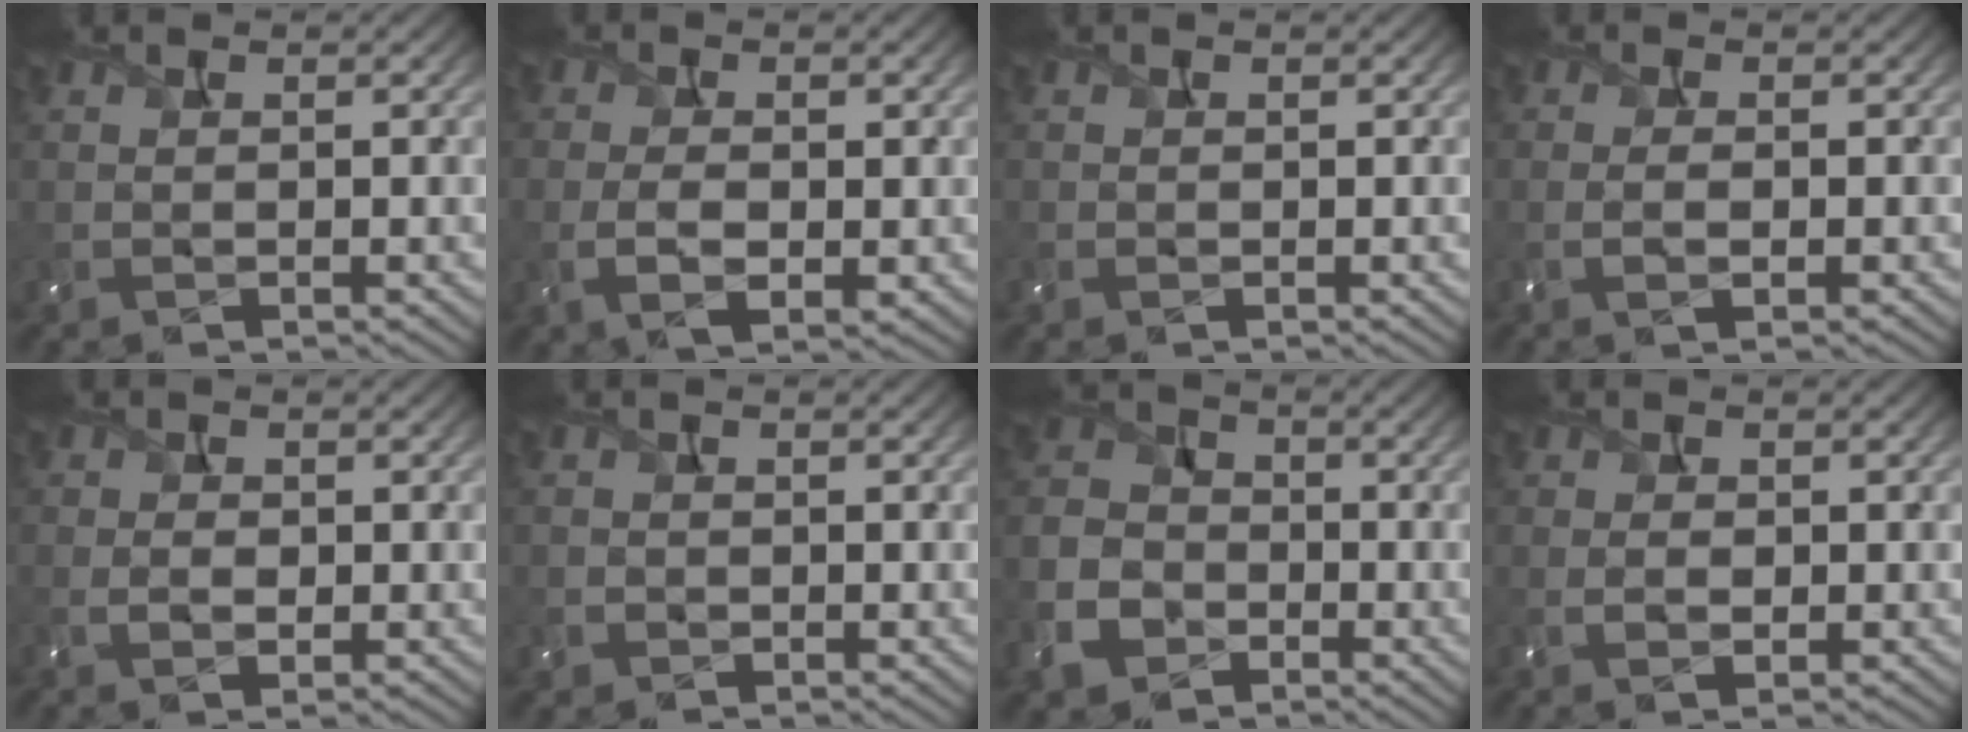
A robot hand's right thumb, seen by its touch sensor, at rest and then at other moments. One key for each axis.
{"total": 4.3, "fx": -0.9, "fy": 2.2, "fz": 3.6, "tx": -0.075, "ty": -0.007, "tz": -0.014}
{"total": 0.5, "fx": -0.3, "fy": 0.4, "fz": 0.2, "tx": -0.006, "ty": -0.005, "tz": -0.005}
{"total": 2.1, "fx": -0.6, "fy": 0.5, "fz": 1.9, "tx": -0.037, "ty": -0.002, "tz": -0.015}
{"total": 2.6, "fx": -0.7, "fy": 1.5, "fz": 1.9, "tx": -0.038, "ty": -0.005, "tz": -0.008}
{"total": 1.2, "fx": -0.6, "fy": 1.1, "fz": 0.2, "tx": 0.001, "ty": -0.004, "tz": -0.012}
{"total": 7.4, "fx": -3.7, "fy": 5.5, "fz": 3.4, "tx": -0.097, "ty": -0.012, "tz": -0.087}
{"total": 1.9, "fx": -0.5, "fy": 0.9, "fz": 1.6, "tx": -0.031, "ty": -0.004, "tz": -0.006}